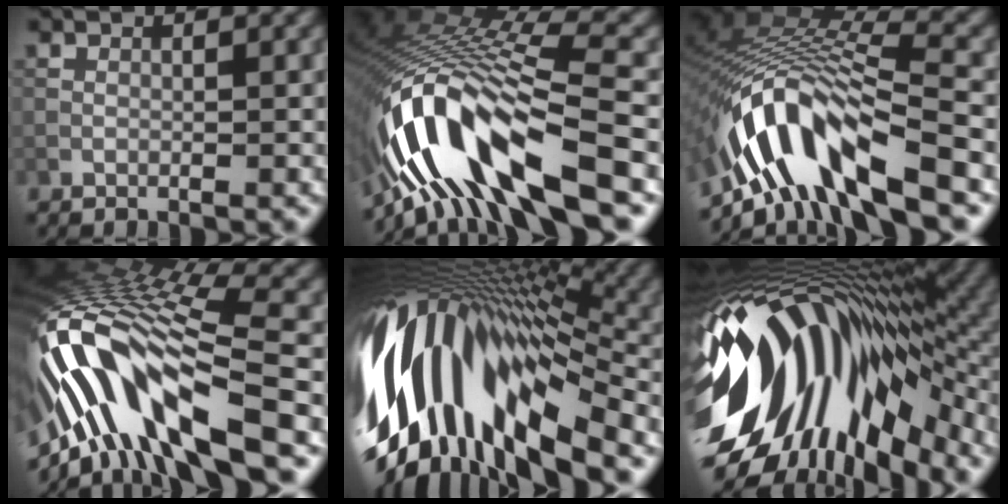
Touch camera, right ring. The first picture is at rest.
{"total": 13.1, "force": [-6.7, 3.8, 10.6], "torque": [-0.206, 0.014, -0.101]}
{"total": 11.0, "force": [-6.9, 2.9, 8.0], "torque": [-0.143, 0.012, -0.116]}
{"total": 14.6, "force": [-4.3, 4.0, 13.3], "torque": [-0.266, 0.016, -0.063]}
{"total": 16.1, "force": [-3.3, 7.4, 13.9], "torque": [-0.272, -0.003, -0.053]}
{"total": 16.3, "force": [-2.3, 8.8, 13.6], "torque": [-0.237, 0.006, -0.052]}